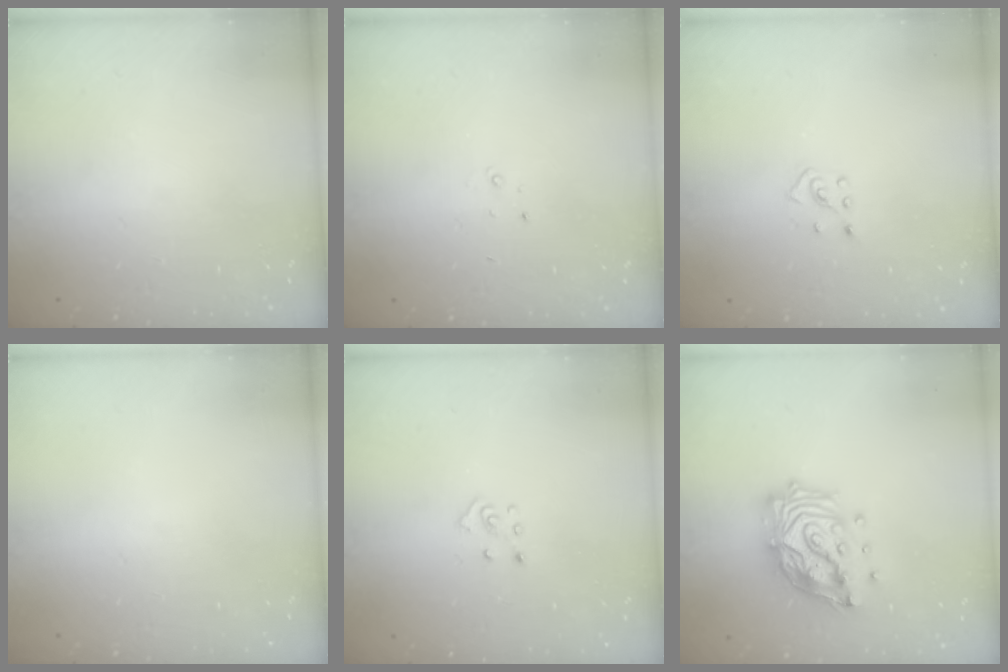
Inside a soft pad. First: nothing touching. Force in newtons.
{"total": 1.5, "press": 1.5, "slide": 0.2}
{"total": 2.7, "press": 2.6, "slide": 0.9}
{"total": 0.0}
{"total": 3.4, "press": 3.4, "slide": 0.3}
{"total": 16.7, "press": 16.6, "slide": 1.1}